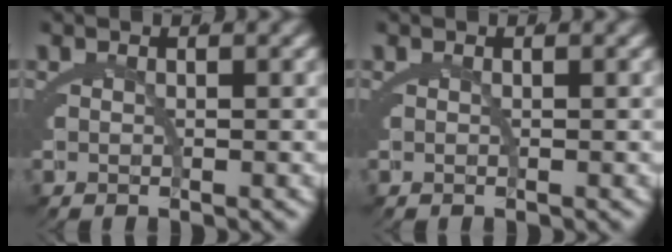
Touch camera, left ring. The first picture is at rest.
{"total": 0.0}